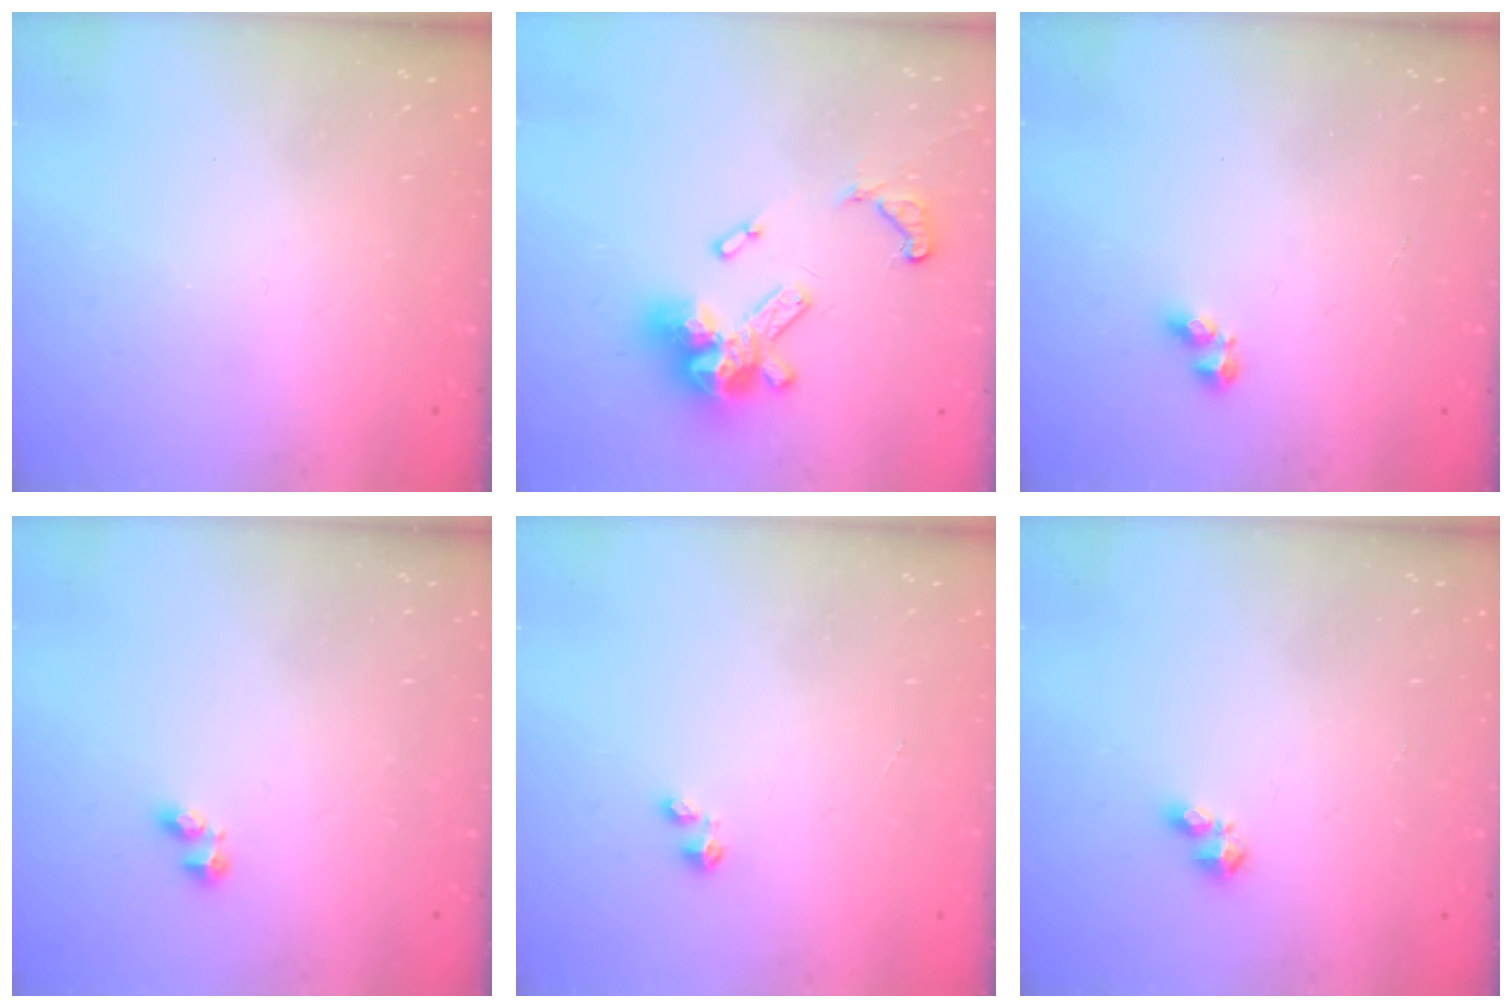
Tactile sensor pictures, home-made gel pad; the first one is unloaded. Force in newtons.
{"total": 15.1, "press": 15.1, "slide": 1.0}
{"total": 3.5, "press": 3.3, "slide": 1.2}
{"total": 1.9, "press": 1.8, "slide": 0.5}
{"total": 0.0}
{"total": 4.2, "press": 4.2, "slide": 0.6}